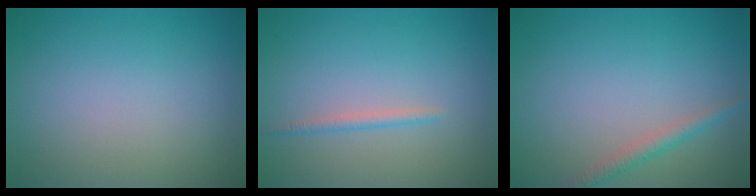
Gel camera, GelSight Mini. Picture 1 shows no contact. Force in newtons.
{"total": 1.0, "press": 1.0, "slide": 0.1}
{"total": 1.6, "press": 1.6, "slide": 0.1}